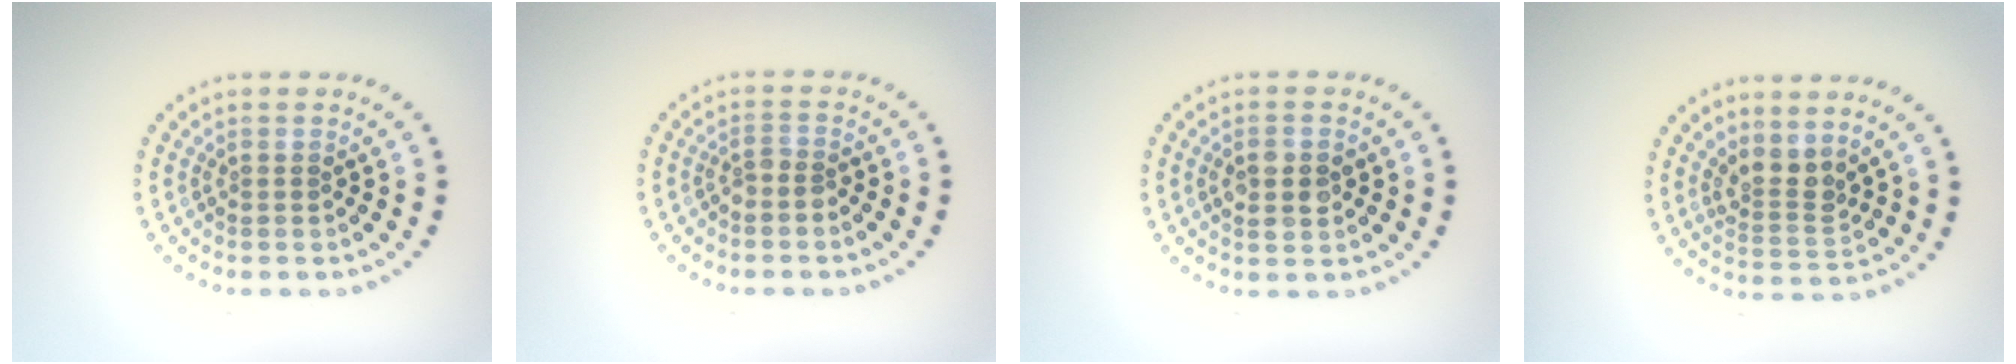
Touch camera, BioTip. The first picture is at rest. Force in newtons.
{"total": 1.5, "press": 1.0, "slide": 1.0}
{"total": 2.7, "press": 2.7, "slide": 0.1}
{"total": 2.6, "press": 1.9, "slide": 1.9}